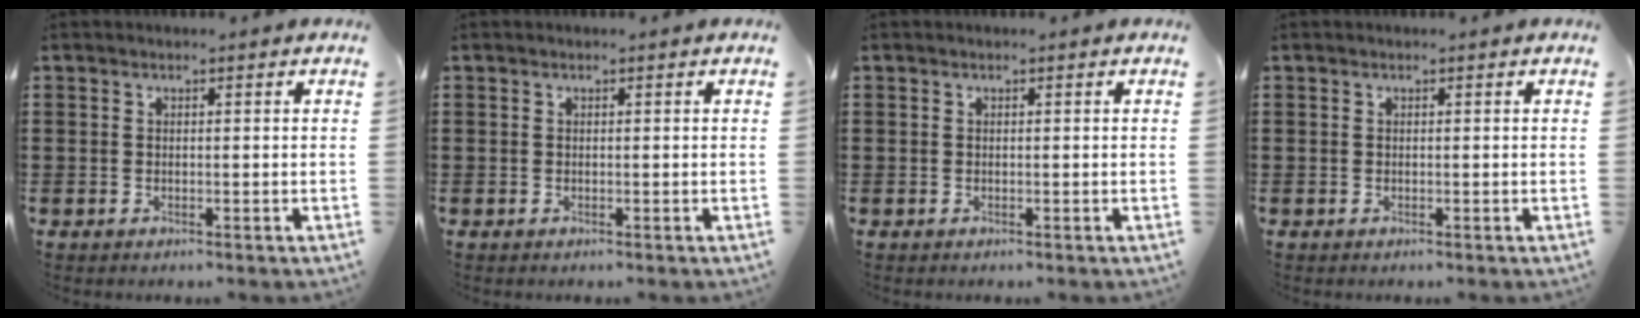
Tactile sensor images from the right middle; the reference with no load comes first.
{"total": 0.0}
{"total": 0.0}
{"total": 0.0}